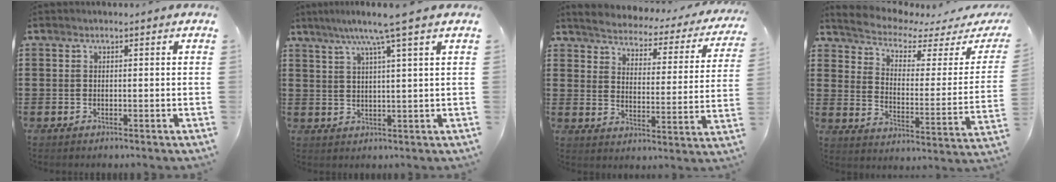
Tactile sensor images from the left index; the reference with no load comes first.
{"total": 6.3, "force": [4.2, -0.5, 4.7], "torque": [-0.104, -0.003, 0.069]}
{"total": 2.7, "force": [2.7, 0.1, 0.3], "torque": [-0.029, -0.030, 0.035]}
{"total": 3.4, "force": [2.8, 0.8, 1.7], "torque": [-0.052, -0.025, 0.040]}